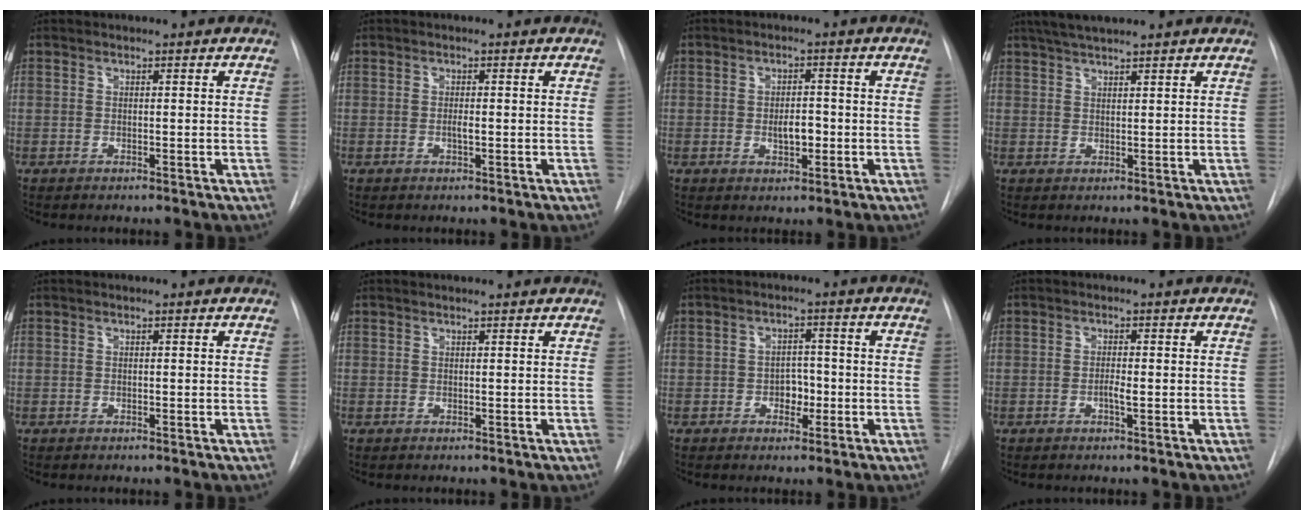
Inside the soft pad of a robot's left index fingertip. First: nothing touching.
{"total": 1.4, "force": [-1.2, 0.0, 0.8], "torque": [-0.016, -0.007, -0.017]}
{"total": 3.6, "force": [-1.7, 1.4, 2.9], "torque": [-0.043, -0.004, -0.021]}
{"total": 4.4, "force": [3.5, 0.0, 2.6], "torque": [-0.046, 0.024, 0.067]}
{"total": 0.0}
{"total": 1.0, "force": [0.9, -0.1, 0.3], "torque": [-0.008, 0.009, 0.009]}
{"total": 3.4, "force": [-2.0, 2.1, 1.9], "torque": [-0.020, 0.001, -0.027]}
{"total": 1.9, "force": [-1.5, -0.1, 1.2], "torque": [-0.023, -0.006, -0.023]}